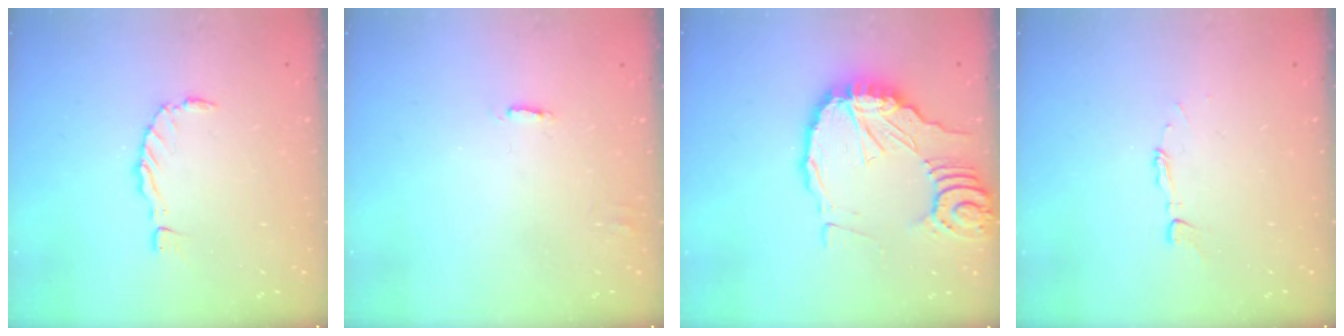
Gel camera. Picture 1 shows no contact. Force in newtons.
{"total": 2.0, "press": 2.0, "slide": 0.1}
{"total": 16.3, "press": 16.2, "slide": 1.8}
{"total": 2.7, "press": 2.7, "slide": 0.2}